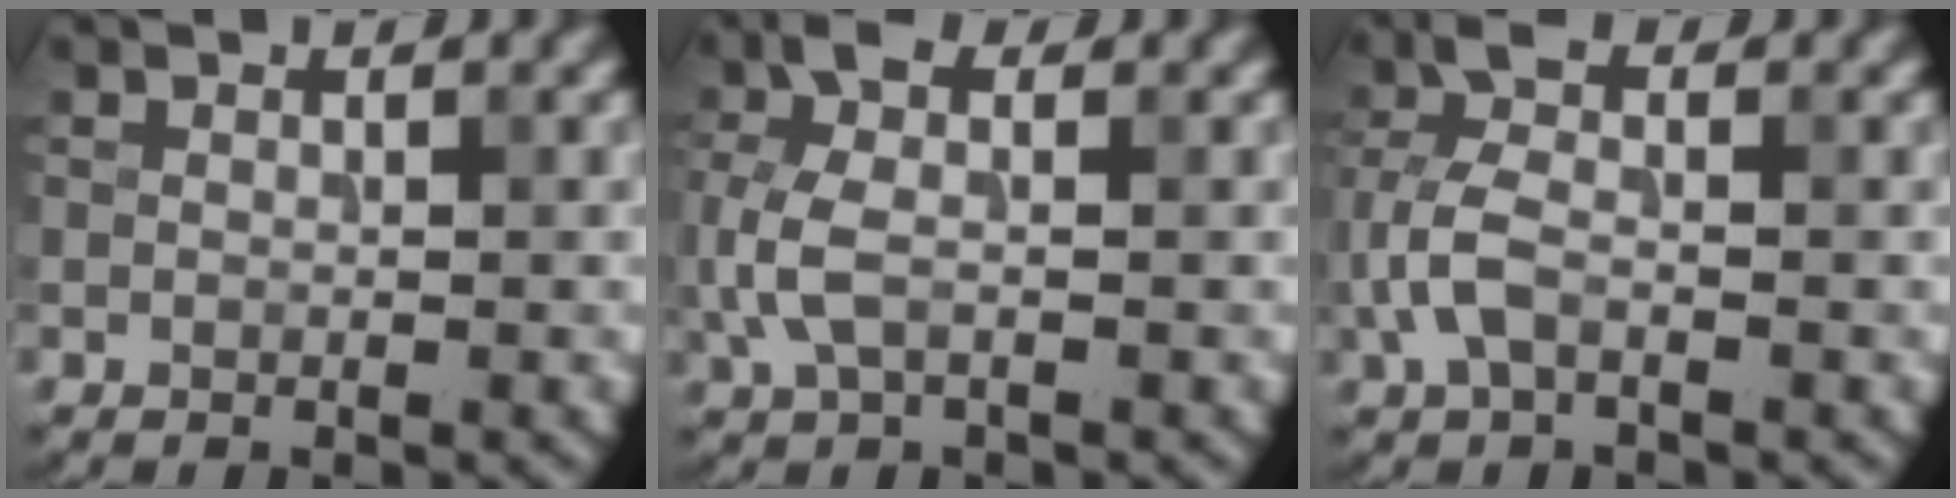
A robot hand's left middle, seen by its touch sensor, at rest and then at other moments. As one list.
[{"total": 4.0, "force": [-0.1, 2.0, 3.5], "torque": [-0.092, 0.008, -0.010]}, {"total": 3.6, "force": [-1.1, 1.7, 3.0], "torque": [-0.078, 0.008, -0.032]}]